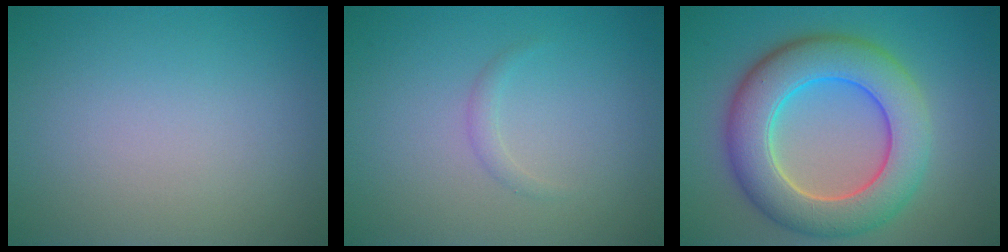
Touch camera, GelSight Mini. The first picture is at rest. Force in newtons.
{"total": 0.8, "press": 0.8, "slide": 0.0}
{"total": 9.2, "press": 9.1, "slide": 0.6}